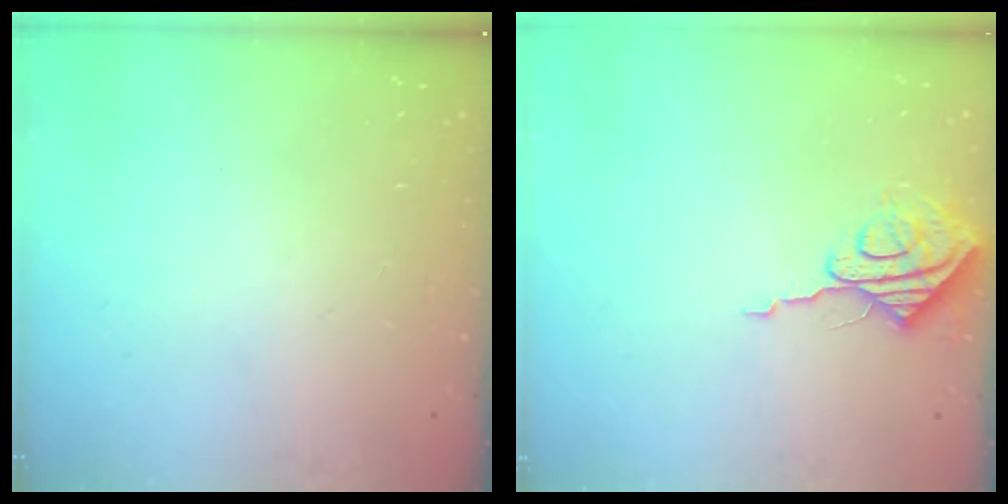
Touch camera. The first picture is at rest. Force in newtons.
{"total": 8.2, "press": 8.2, "slide": 0.5}